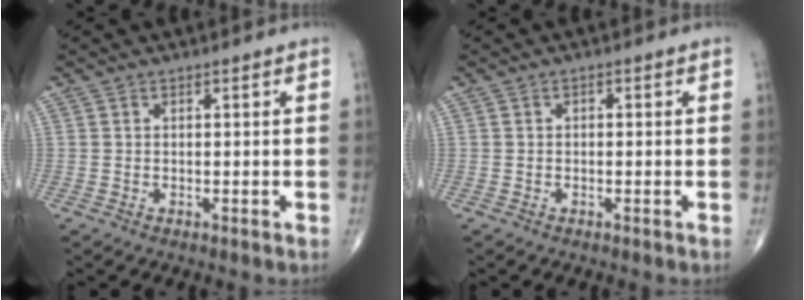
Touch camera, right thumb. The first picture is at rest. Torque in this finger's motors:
{"motor_torque": [-0.59, -0.13, 0.06, 0.14, 0.01]}